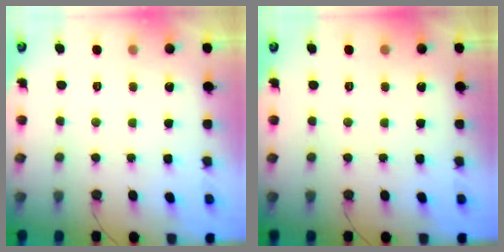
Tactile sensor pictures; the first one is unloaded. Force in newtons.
{"total": 0.0}